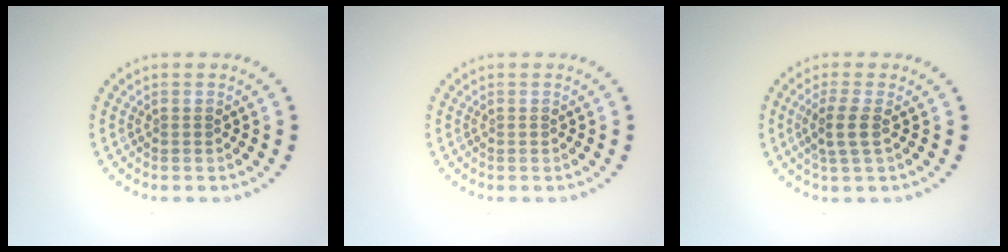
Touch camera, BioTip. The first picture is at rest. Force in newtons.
{"total": 0.0}
{"total": 2.2, "press": 1.9, "slide": 1.2}